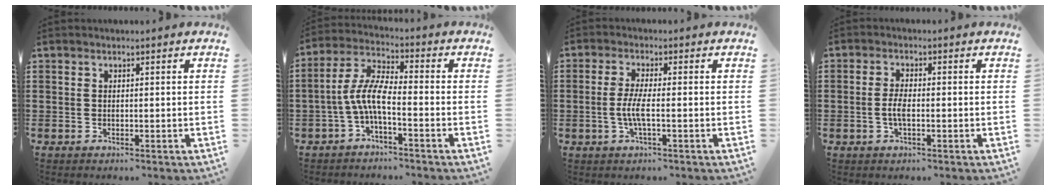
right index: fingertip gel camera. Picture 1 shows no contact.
{"total": 6.4, "force": [-2.4, 1.5, 5.7], "torque": [-0.143, -0.011, -0.054]}
{"total": 4.2, "force": [-0.9, 0.8, 4.0], "torque": [-0.093, -0.007, -0.025]}
{"total": 3.3, "force": [-0.6, 1.2, 3.0], "torque": [-0.071, -0.003, -0.016]}